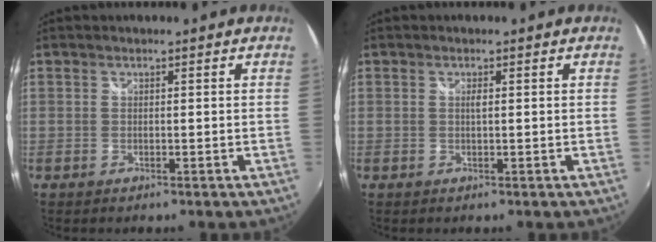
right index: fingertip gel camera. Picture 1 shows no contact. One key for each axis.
{"total": 0.7, "fx": 0.1, "fy": 0.0, "fz": 0.7, "tx": -0.013, "ty": 0.001, "tz": 0.001}